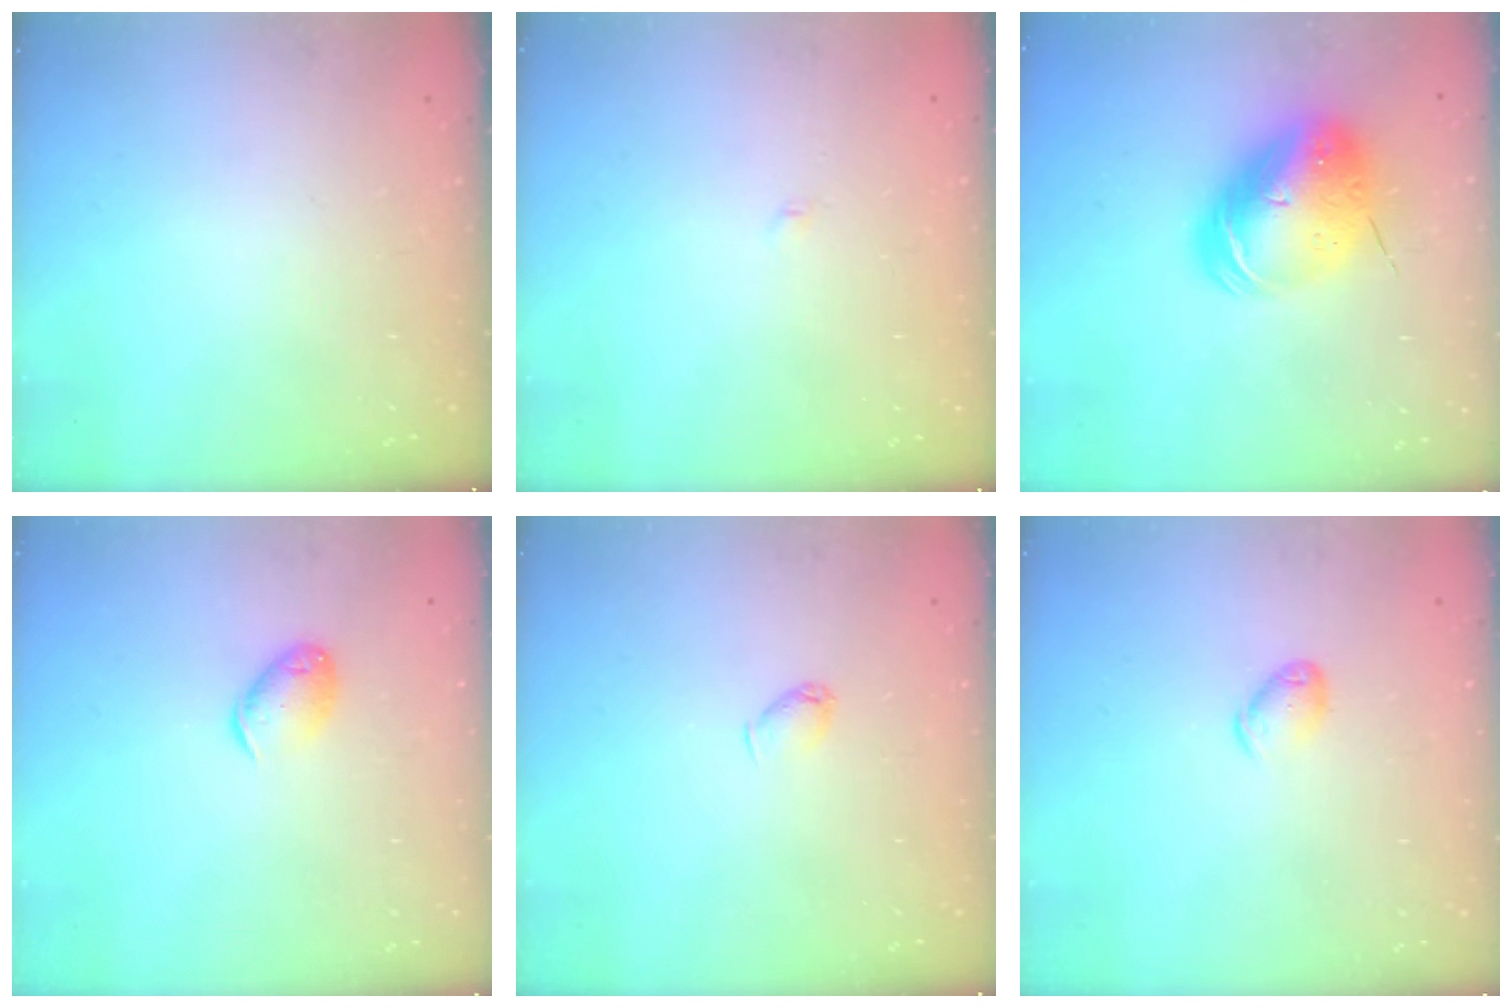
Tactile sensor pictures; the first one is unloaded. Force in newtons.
{"total": 2.0, "press": 2.0, "slide": 0.2}
{"total": 15.9, "press": 15.7, "slide": 2.9}
{"total": 8.9, "press": 8.9, "slide": 0.9}
{"total": 3.1, "press": 3.0, "slide": 0.6}
{"total": 5.6, "press": 5.5, "slide": 0.9}